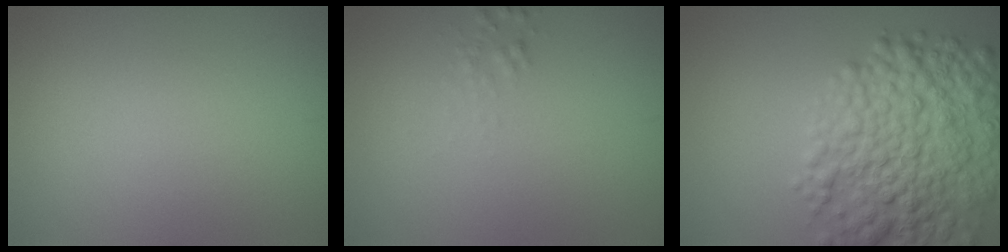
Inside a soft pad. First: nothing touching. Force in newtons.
{"total": 0.8, "press": 0.8, "slide": 0.0}
{"total": 9.4, "press": 9.3, "slide": 0.3}